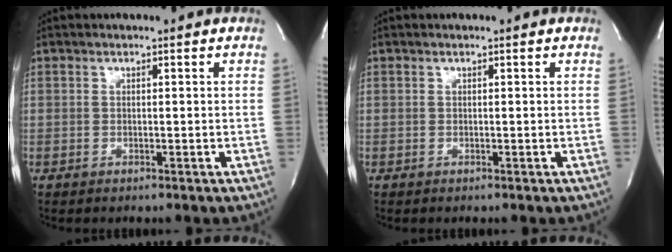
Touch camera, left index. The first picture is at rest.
{"total": 0.0}